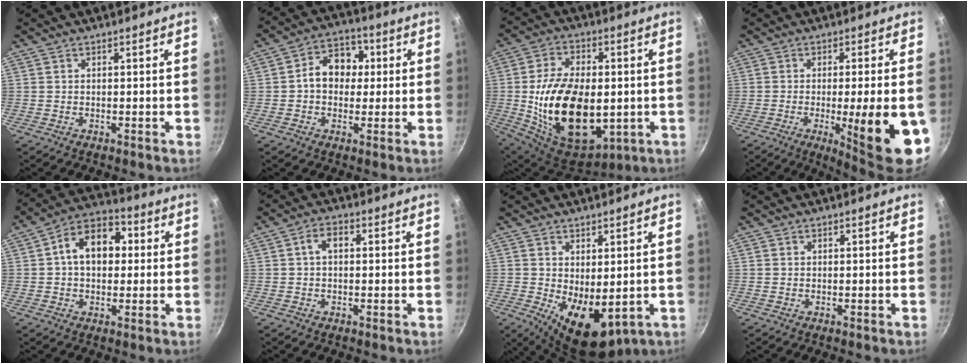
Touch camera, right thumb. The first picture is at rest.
{"total": 9.5, "force": [0.8, 7.6, 5.7], "torque": [-0.047, 0.021, -0.003]}
{"total": 23.5, "force": [-1.6, 14.4, 18.5], "torque": [-0.311, -0.004, -0.009]}
{"total": 15.7, "force": [-4.1, 2.8, 14.9], "torque": [-0.193, -0.002, -0.049]}
{"total": 11.9, "force": [1.7, 8.3, 8.3], "torque": [-0.086, 0.025, 0.008]}
{"total": 3.3, "force": [0.5, 2.1, 2.5], "torque": [-0.042, 0.010, 0.003]}
{"total": 9.7, "force": [-0.7, 5.5, 8.0], "torque": [-0.093, -0.021, 0.009]}
{"total": 0.0}